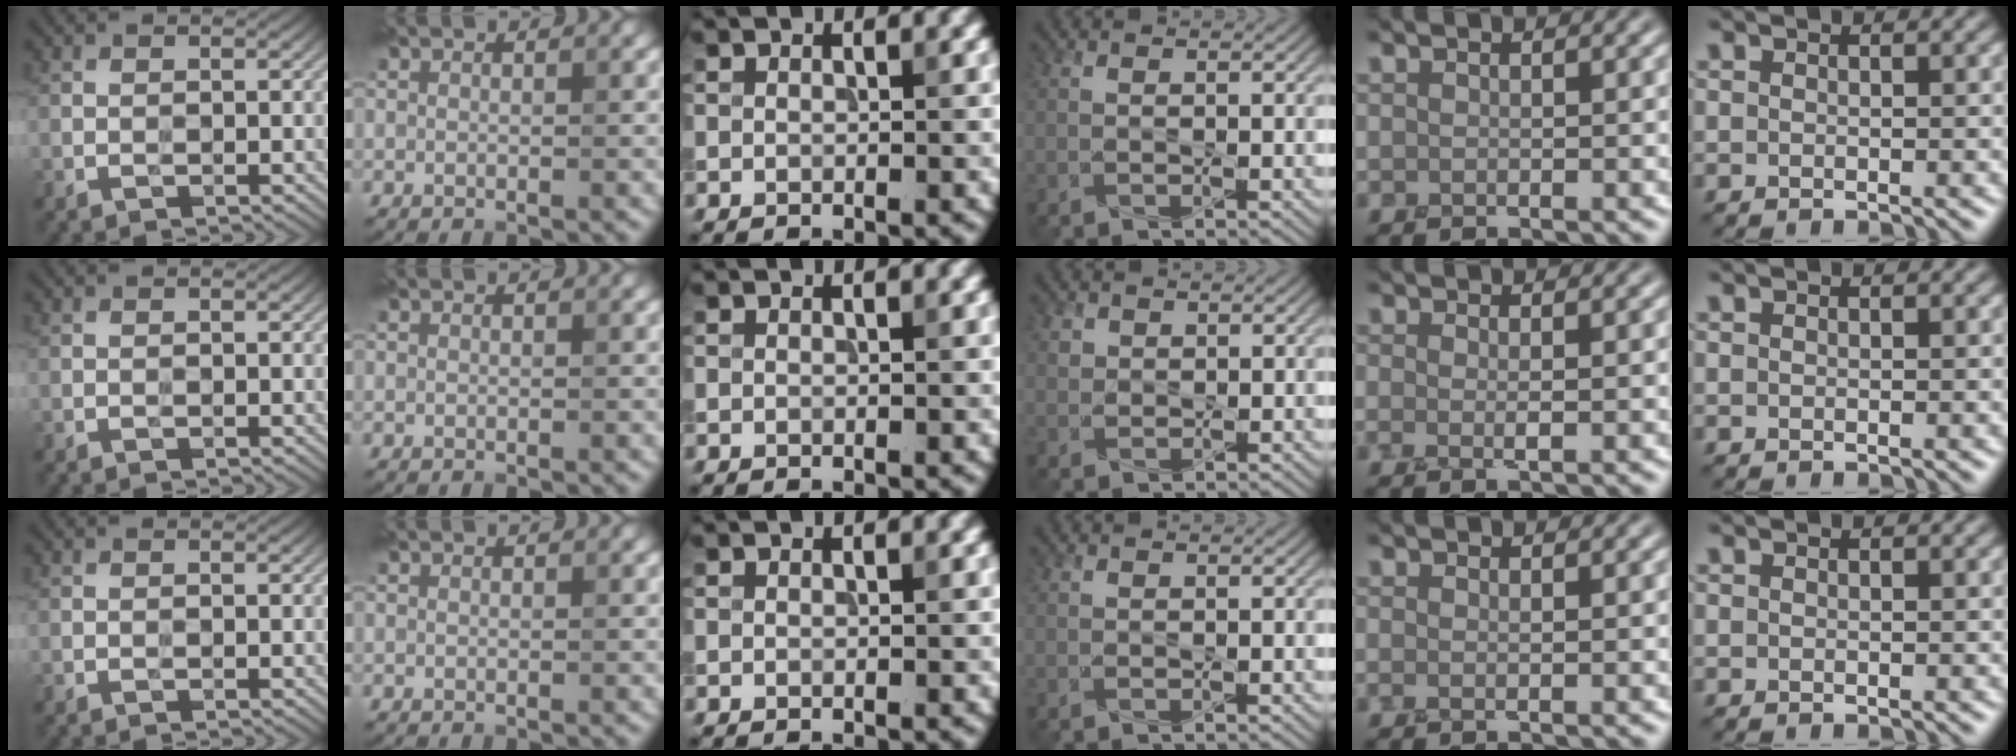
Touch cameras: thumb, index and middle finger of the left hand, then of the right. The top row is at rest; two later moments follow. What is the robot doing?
{"motion": "squeeze", "object": "tweezer"}